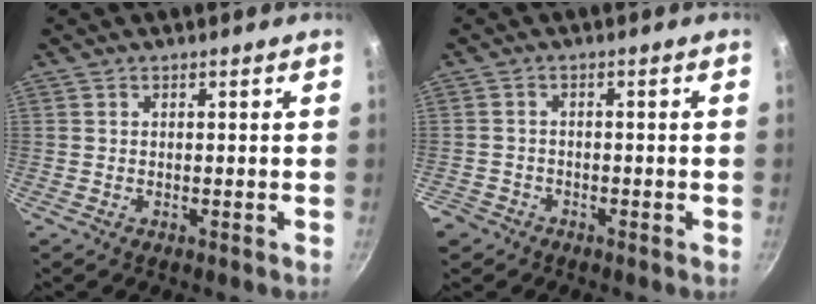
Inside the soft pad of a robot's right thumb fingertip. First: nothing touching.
{"total": 3.5, "force": [-2.3, 2.6, 0.9], "torque": [-0.018, 0.023, -0.040]}